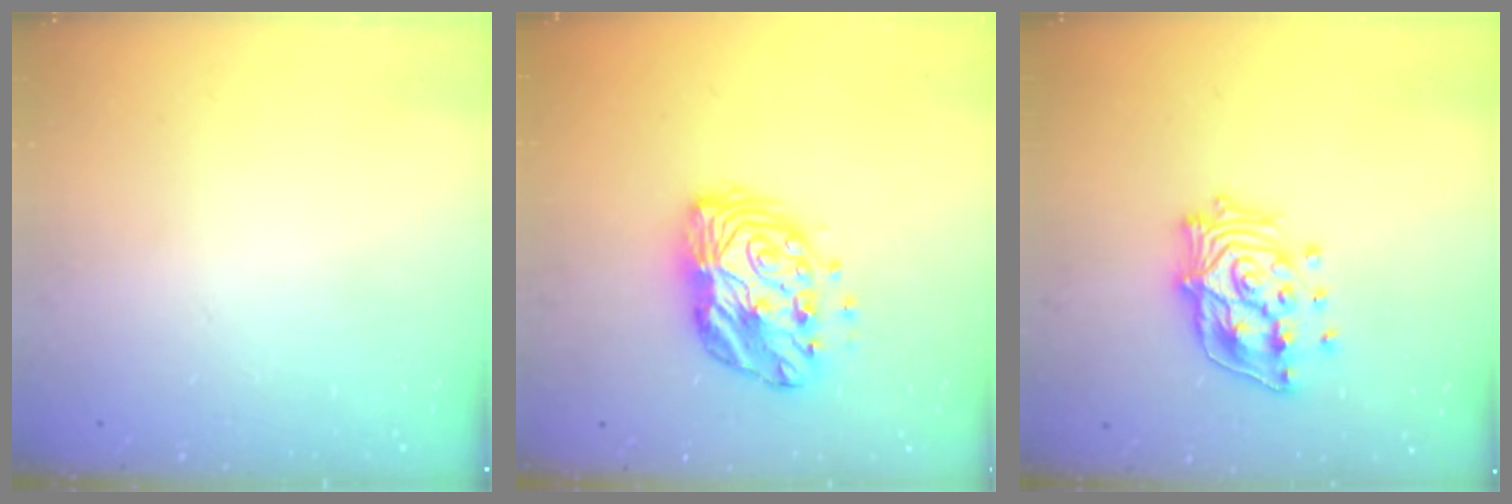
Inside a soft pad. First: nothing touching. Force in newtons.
{"total": 12.7, "press": 12.7, "slide": 0.6}
{"total": 16.0, "press": 15.9, "slide": 2.3}